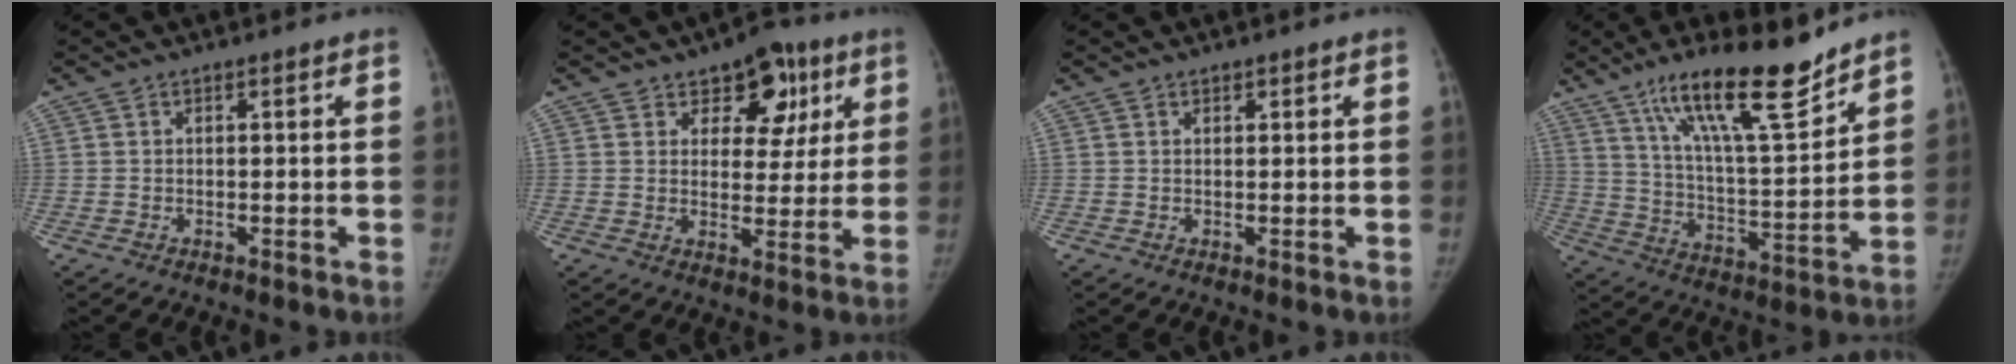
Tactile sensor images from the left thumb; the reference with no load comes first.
{"total": 10.3, "force": [5.2, 6.5, 6.0], "torque": [-0.031, -0.018, 0.071]}
{"total": 0.6, "force": [0.5, 0.4, 0.2], "torque": [0.002, -0.003, 0.006]}
{"total": 19.8, "force": [14.2, 3.9, 13.3], "torque": [-0.198, -0.073, 0.245]}